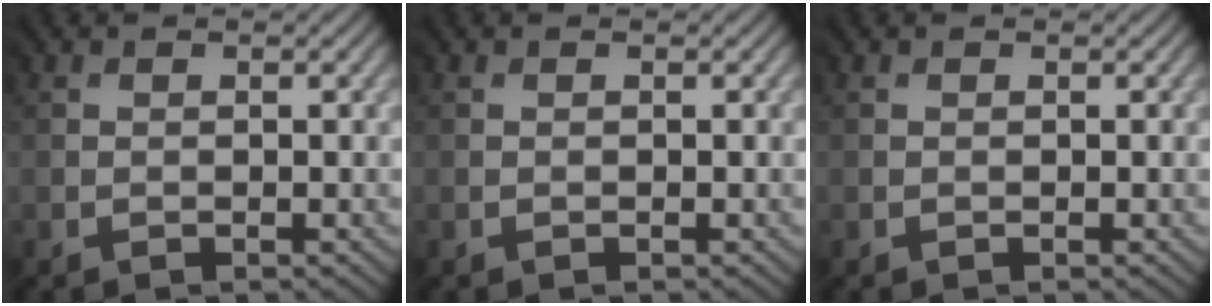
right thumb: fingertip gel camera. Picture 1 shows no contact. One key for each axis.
{"total": 0.0}
{"total": 0.0}